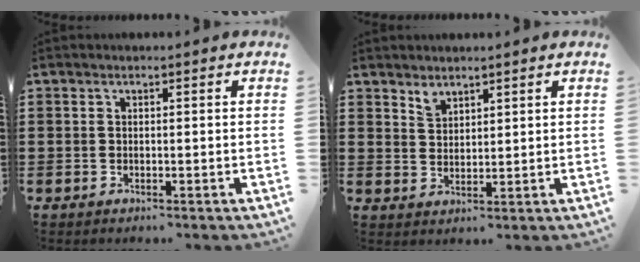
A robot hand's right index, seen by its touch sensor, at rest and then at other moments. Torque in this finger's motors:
{"motor_torque": [-0.01, 0.03, 0.00, 0.03]}